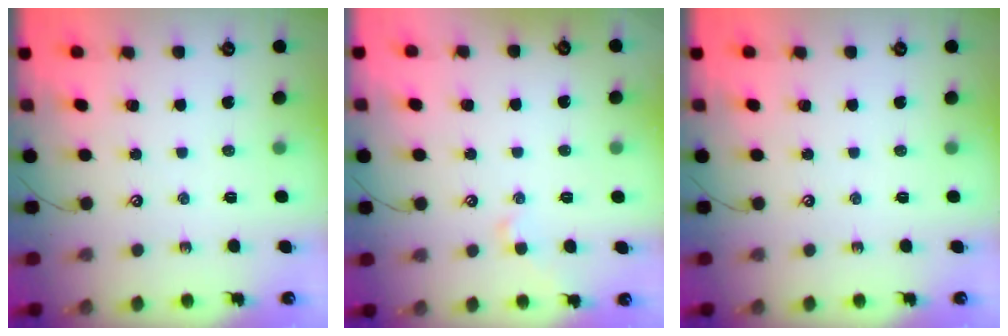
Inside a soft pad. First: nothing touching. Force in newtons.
{"total": 0.8, "press": 0.8, "slide": 0.1}
{"total": 0.0}